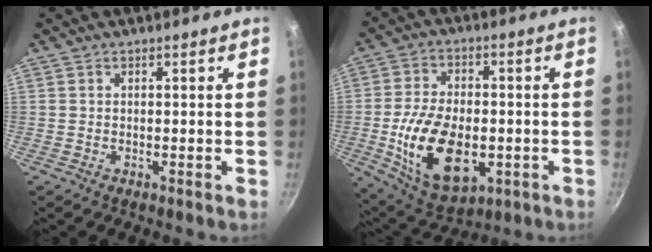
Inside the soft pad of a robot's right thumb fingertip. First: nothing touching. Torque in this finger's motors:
{"motor_torque": [-0.07, 1.31, 1.21, 0.39, 0.51]}